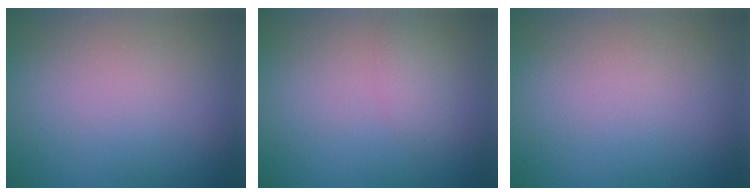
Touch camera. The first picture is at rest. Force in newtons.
{"total": 1.4, "press": 1.4, "slide": 0.0}
{"total": 0.0}